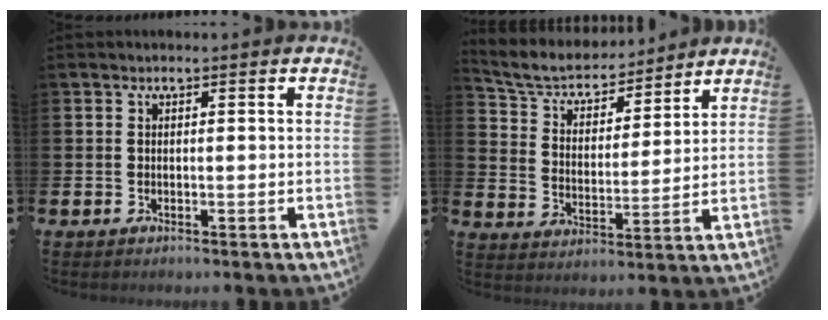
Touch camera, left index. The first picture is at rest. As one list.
[{"total": 6.7, "force": [6.3, 1.8, 1.2], "torque": [-0.063, -0.046, 0.108]}]